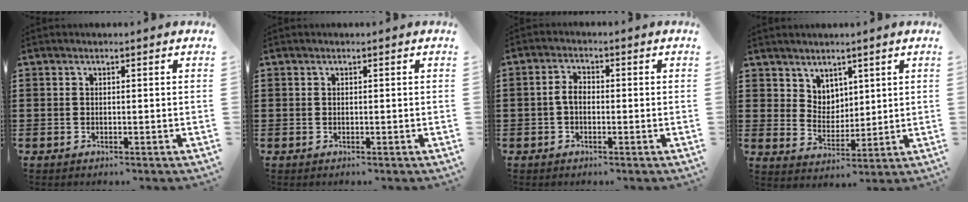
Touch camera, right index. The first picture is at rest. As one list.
[{"total": 0.0}, {"total": 2.8, "force": [-0.5, 1.6, 2.2], "torque": [-0.057, -0.002, -0.015]}, {"total": 4.8, "force": [3.6, 3.2, 0.1], "torque": [-0.022, -0.002, 0.067]}]